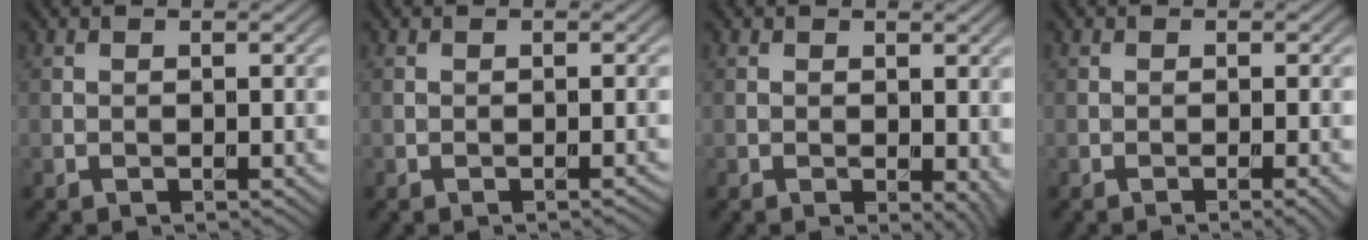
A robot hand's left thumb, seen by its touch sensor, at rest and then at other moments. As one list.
[{"total": 0.5, "force": [-0.3, 0.0, 0.4], "torque": [-0.004, 0.001, -0.007]}, {"total": 2.7, "force": [-0.2, 1.5, 2.2], "torque": [-0.024, -0.007, 0.000]}, {"total": 1.9, "force": [-0.8, 0.3, 1.7], "torque": [-0.021, 0.002, -0.016]}]